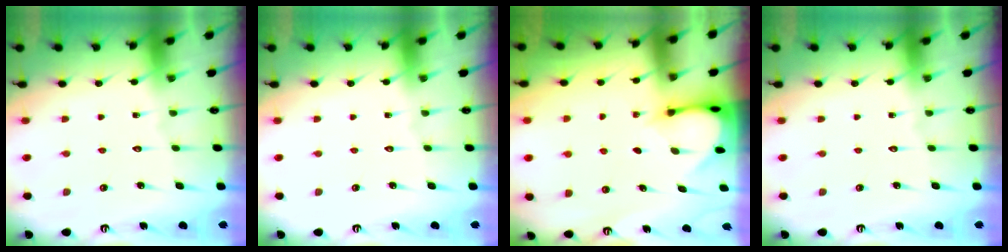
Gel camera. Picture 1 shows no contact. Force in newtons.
{"total": 0.0}
{"total": 3.1, "press": 3.1, "slide": 0.2}
{"total": 0.0}